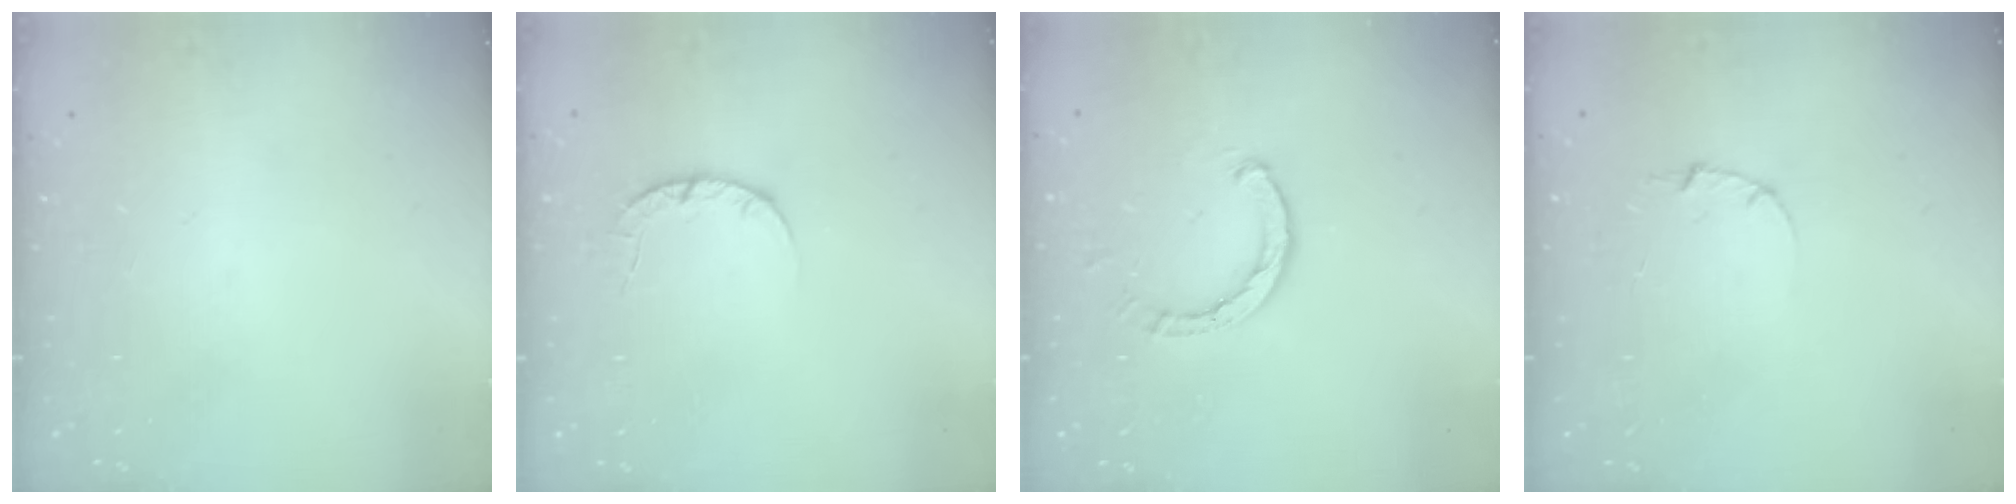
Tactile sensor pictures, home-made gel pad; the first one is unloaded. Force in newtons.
{"total": 3.7, "press": 3.7, "slide": 0.5}
{"total": 2.6, "press": 2.6, "slide": 0.3}
{"total": 1.0, "press": 1.0, "slide": 0.3}